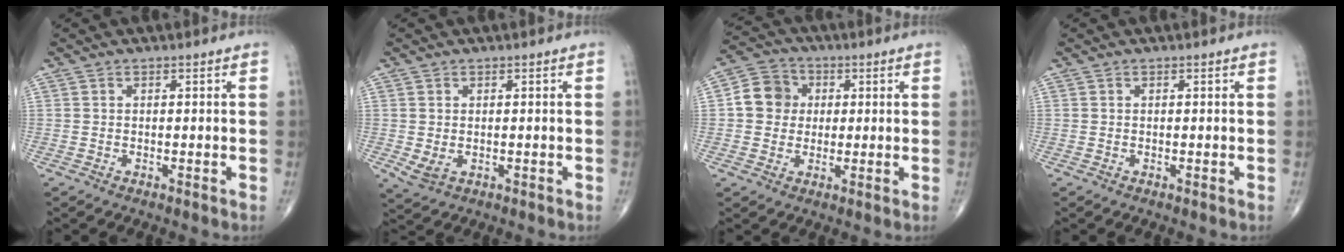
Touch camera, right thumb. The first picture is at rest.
{"total": 2.7, "force": [-0.2, 1.8, 2.0], "torque": [-0.043, -0.003, 0.006]}
{"total": 7.6, "force": [0.8, 6.9, 3.0], "torque": [-0.030, 0.011, 0.002]}
{"total": 0.0}